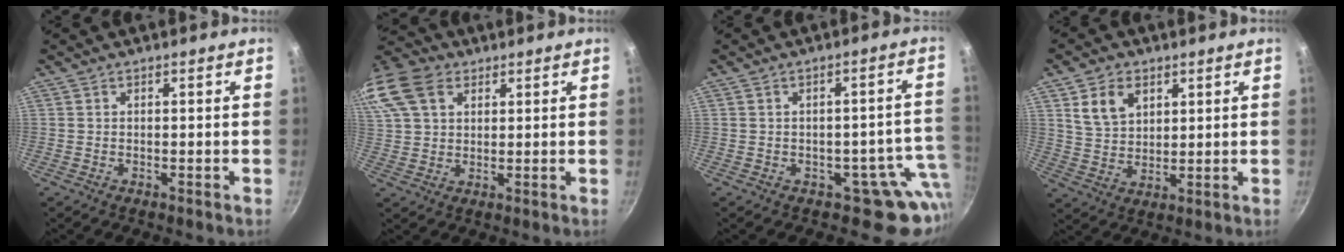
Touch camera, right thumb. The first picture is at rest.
{"total": 21.2, "force": [9.3, 15.2, 11.6], "torque": [-0.286, 0.051, 0.173]}
{"total": 8.6, "force": [-2.4, 7.0, 4.5], "torque": [0.039, 0.031, -0.025]}
{"total": 8.0, "force": [3.5, 5.6, 4.6], "torque": [-0.066, -0.012, 0.071]}